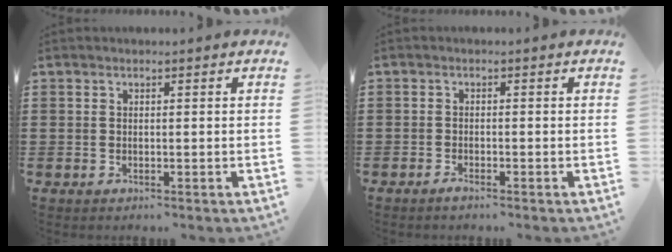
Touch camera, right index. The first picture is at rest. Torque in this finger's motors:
{"motor_torque": [-1.04, 1.09, 0.03, -0.02]}